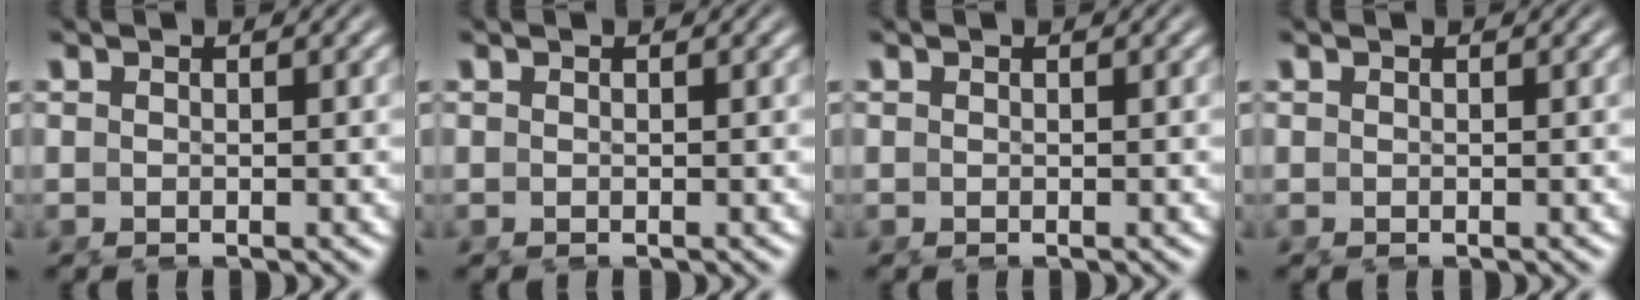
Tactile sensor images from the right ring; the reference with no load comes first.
{"total": 0.0}
{"total": 0.0}
{"total": 0.0}